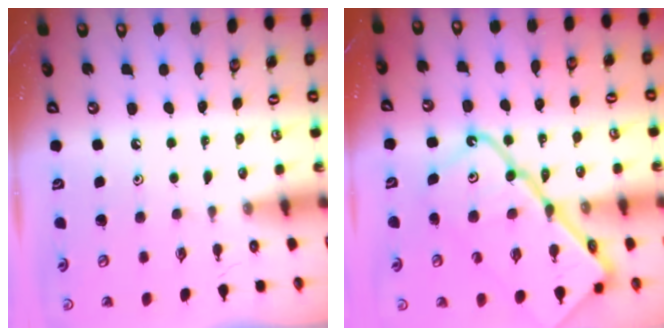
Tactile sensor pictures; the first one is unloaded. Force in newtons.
{"total": 22.4, "press": 22.3, "slide": 2.2}